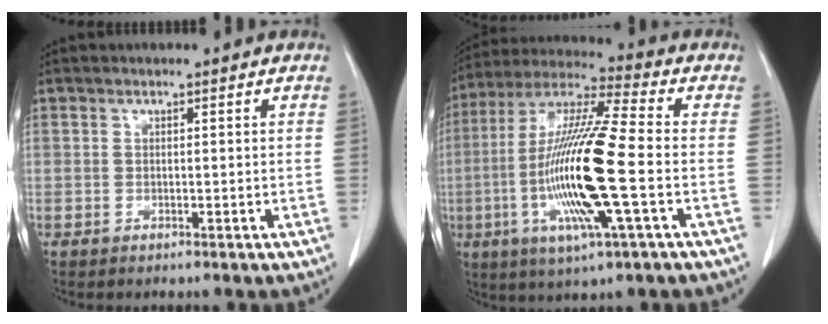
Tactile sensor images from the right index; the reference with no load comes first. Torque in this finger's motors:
{"motor_torque": [2.14, 0.00, 0.57, 0.19]}